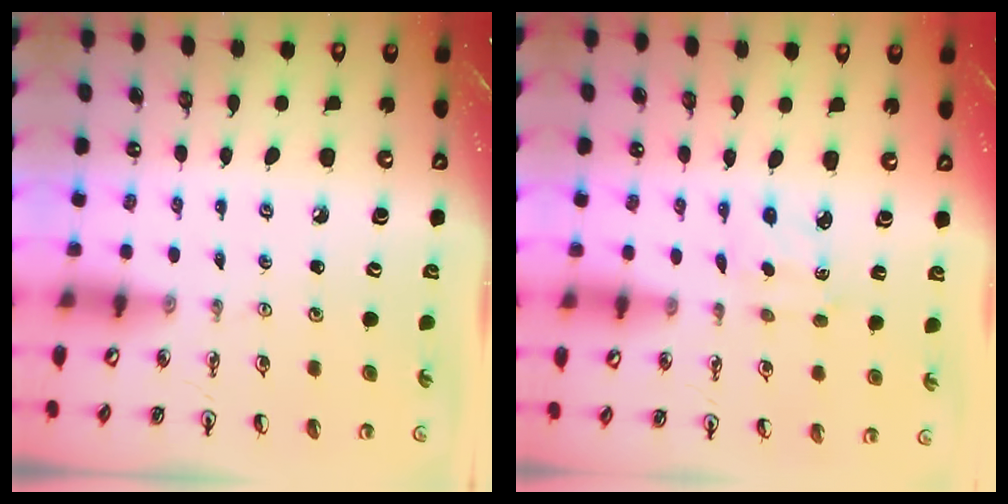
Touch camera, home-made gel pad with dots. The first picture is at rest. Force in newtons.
{"total": 2.5, "press": 2.4, "slide": 0.6}